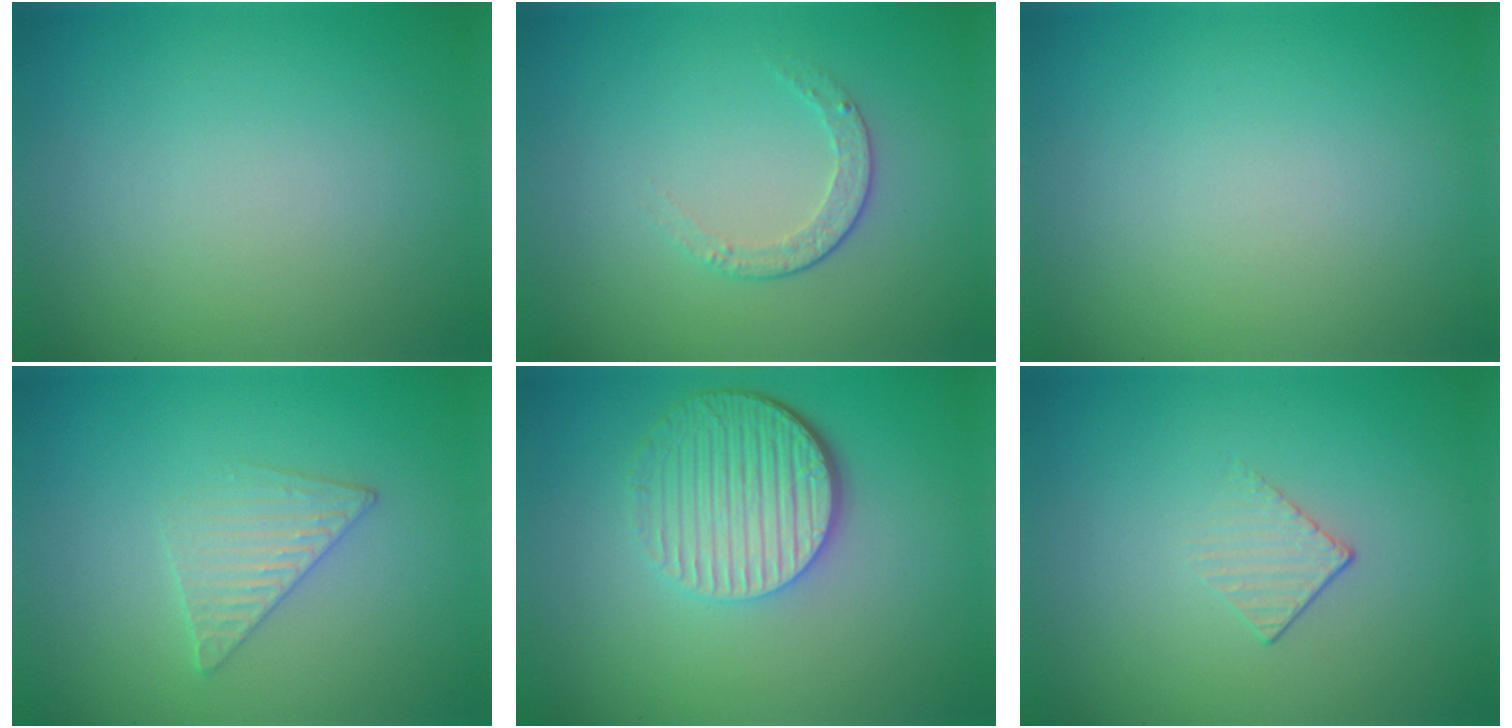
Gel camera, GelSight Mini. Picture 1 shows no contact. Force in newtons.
{"total": 1.6, "press": 1.2, "slide": 1.1}
{"total": 0.0}
{"total": 2.4, "press": 2.3, "slide": 0.2}
{"total": 5.4, "press": 4.0, "slide": 3.6}
{"total": 1.2, "press": 0.5, "slide": 1.1}